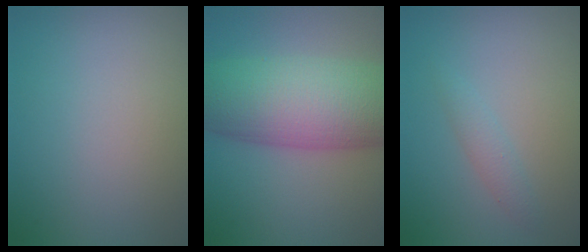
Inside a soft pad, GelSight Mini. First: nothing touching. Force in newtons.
{"total": 12.2, "press": 12.2, "slide": 0.4}
{"total": 1.3, "press": 1.3, "slide": 0.0}